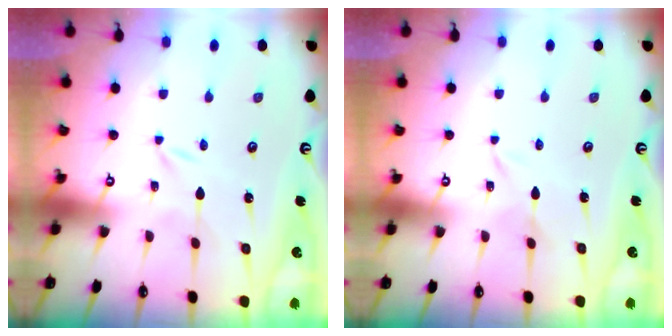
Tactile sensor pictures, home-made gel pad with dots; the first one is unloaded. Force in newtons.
{"total": 1.7, "press": 1.6, "slide": 0.2}